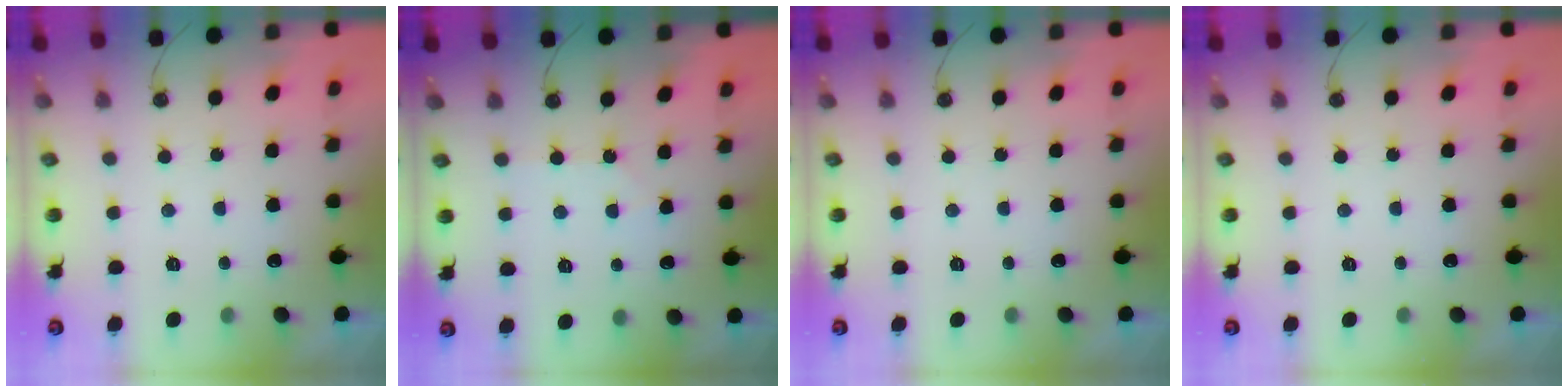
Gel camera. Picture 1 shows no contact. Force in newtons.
{"total": 3.9, "press": 3.8, "slide": 0.6}
{"total": 0.0}
{"total": 0.0}